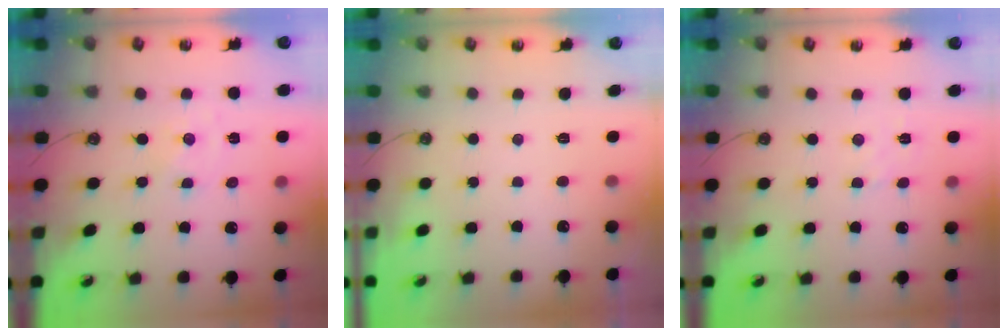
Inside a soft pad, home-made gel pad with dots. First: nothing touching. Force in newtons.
{"total": 0.0}
{"total": 2.7, "press": 2.7, "slide": 0.5}